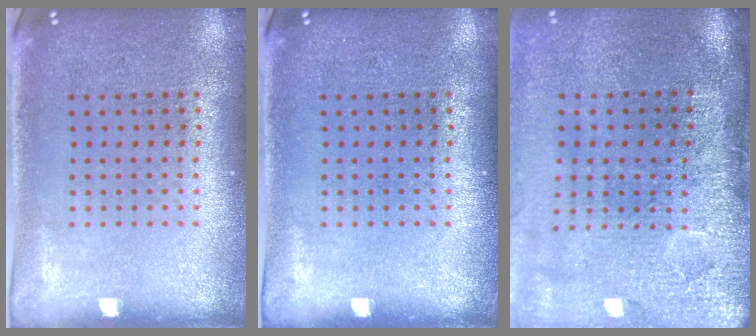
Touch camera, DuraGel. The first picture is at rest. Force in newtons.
{"total": 0.0}
{"total": 4.5, "press": 3.7, "slide": 2.7}